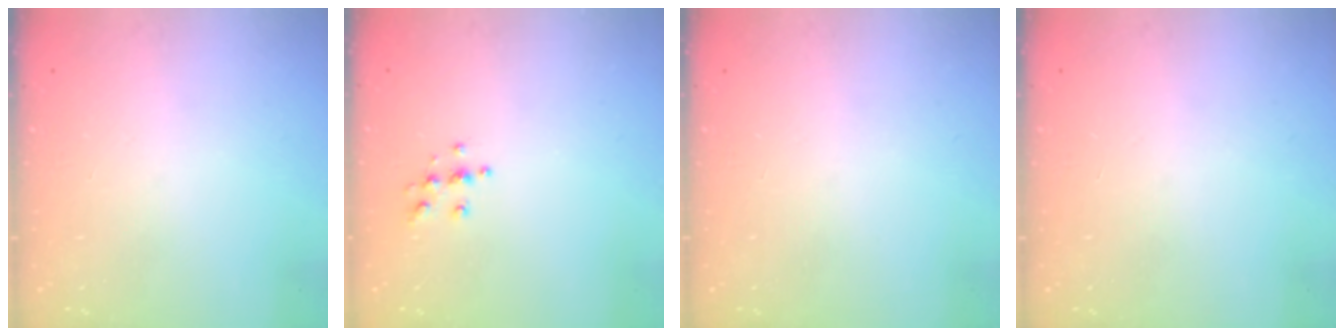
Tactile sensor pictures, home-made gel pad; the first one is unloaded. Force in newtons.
{"total": 4.4, "press": 4.4, "slide": 0.3}
{"total": 0.0}
{"total": 0.0}